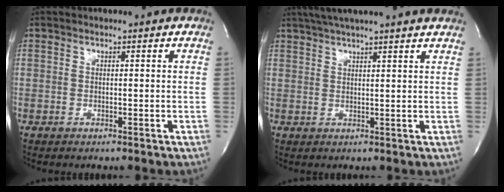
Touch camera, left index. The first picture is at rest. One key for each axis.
{"total": 11.3, "fx": 9.7, "fy": -0.5, "fz": 5.8, "tx": -0.100, "ty": 0.032, "tz": 0.125}